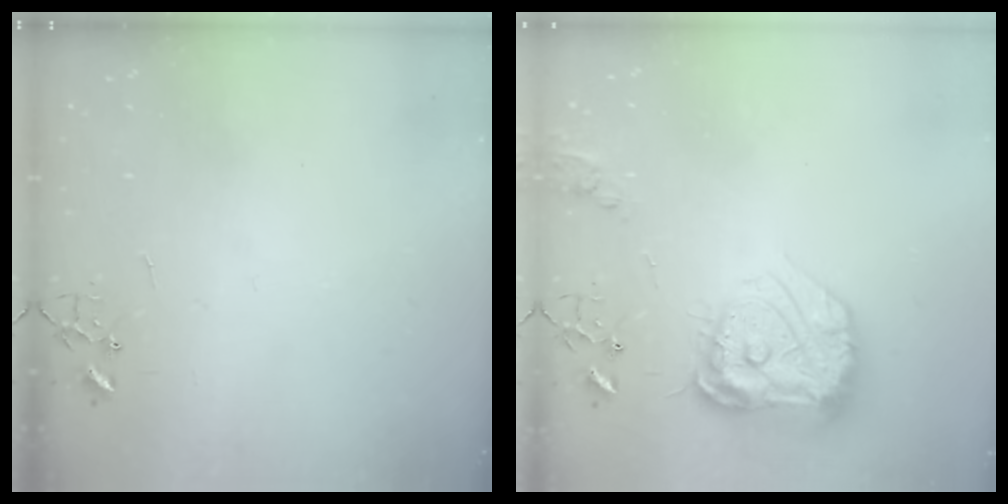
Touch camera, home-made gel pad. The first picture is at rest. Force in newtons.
{"total": 19.8, "press": 19.7, "slide": 2.0}